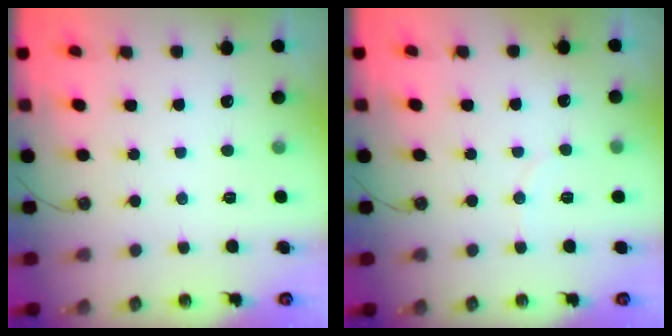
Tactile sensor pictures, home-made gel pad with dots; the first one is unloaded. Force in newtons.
{"total": 2.4, "press": 2.3, "slide": 0.7}